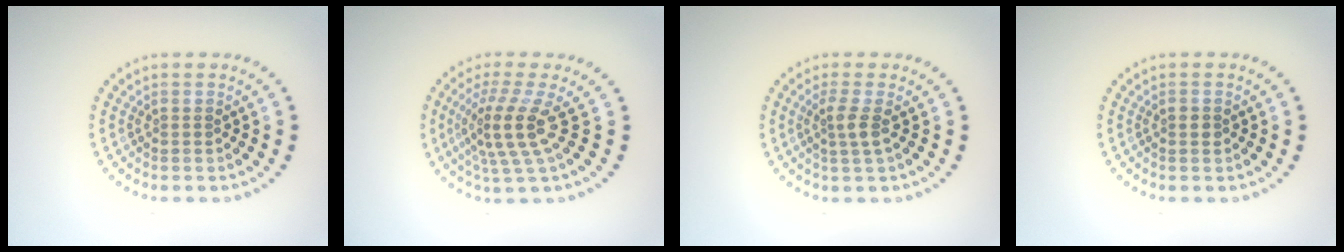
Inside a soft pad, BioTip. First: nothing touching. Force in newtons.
{"total": 4.1, "press": 2.8, "slide": 3.0}
{"total": 1.9, "press": 1.4, "slide": 1.3}
{"total": 1.1, "press": 1.1, "slide": 0.0}